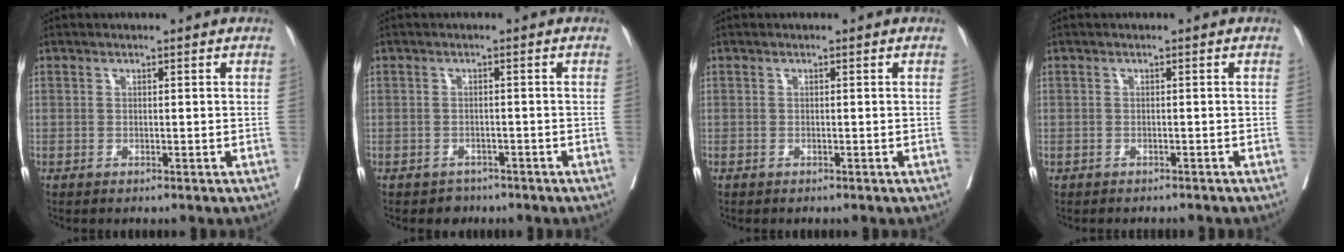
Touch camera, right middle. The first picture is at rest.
{"total": 2.2, "force": [-1.6, 1.4, -0.2], "torque": [-0.004, 0.005, -0.027]}
{"total": 0.0}
{"total": 2.4, "force": [-2.1, 1.0, 0.5], "torque": [-0.010, -0.002, -0.024]}